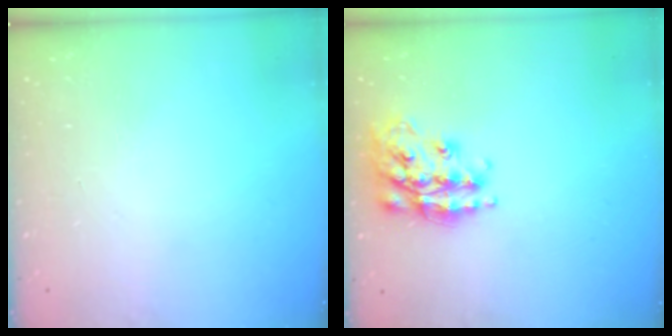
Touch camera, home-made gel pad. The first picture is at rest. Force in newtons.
{"total": 18.8, "press": 18.7, "slide": 1.2}